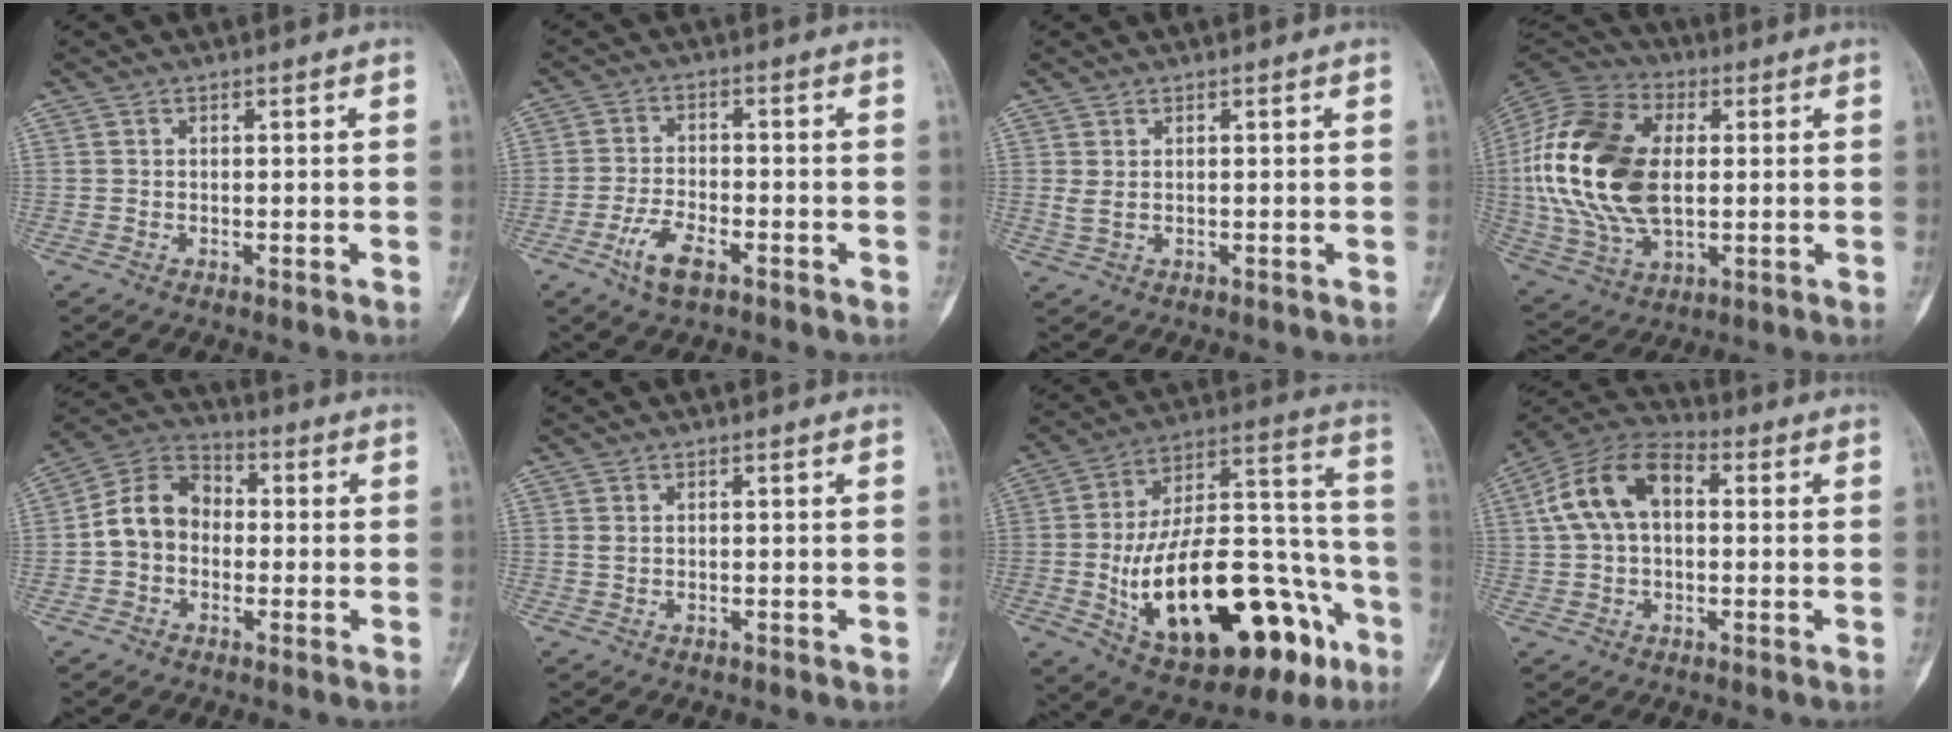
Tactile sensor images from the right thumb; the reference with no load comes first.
{"total": 6.6, "force": [-3.6, 2.8, 4.7], "torque": [-0.094, 0.014, -0.066]}
{"total": 1.6, "force": [0.4, 0.8, 1.4], "torque": [-0.035, 0.005, 0.016]}
{"total": 24.1, "force": [1.7, 14.7, 19.1], "torque": [-0.394, -0.005, 0.031]}
{"total": 10.0, "force": [-1.0, 8.0, 5.9], "torque": [-0.093, 0.037, -0.034]}
{"total": 0.5, "force": [0.1, 0.3, 0.4], "torque": [-0.014, -0.001, 0.002]}
{"total": 33.3, "force": [-12.0, 14.4, 27.4], "torque": [-0.426, 0.049, -0.168]}
{"total": 12.6, "force": [1.8, 7.9, 9.6], "torque": [-0.177, 0.036, 0.022]}